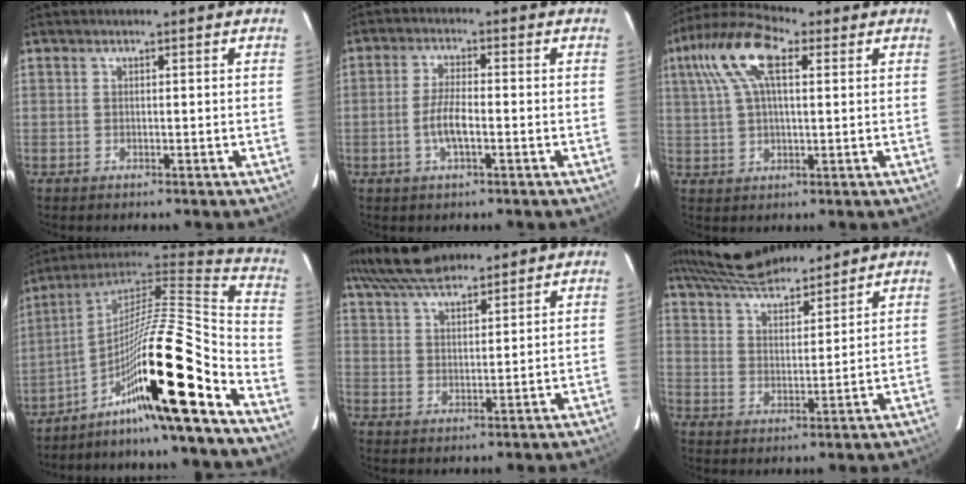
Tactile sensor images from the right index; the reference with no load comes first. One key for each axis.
{"total": 5.1, "fx": -1.6, "fy": 1.4, "fz": 4.7, "tx": -0.098, "ty": 0.001, "tz": -0.031}
{"total": 12.8, "fx": 4.8, "fy": 5.3, "fz": 10.6, "tx": -0.214, "ty": 0.034, "tz": 0.081}
{"total": 21.4, "fx": -13.9, "fy": 0.2, "fz": 16.2, "tx": -0.261, "ty": -0.023, "tz": -0.258}
{"total": 11.9, "fx": 10.3, "fy": 3.0, "fz": 5.1, "tx": -0.104, "ty": 0.032, "tz": 0.181}
{"total": 14.1, "fx": 12.7, "fy": 3.0, "fz": 5.2, "tx": -0.104, "ty": 0.028, "tz": 0.210}